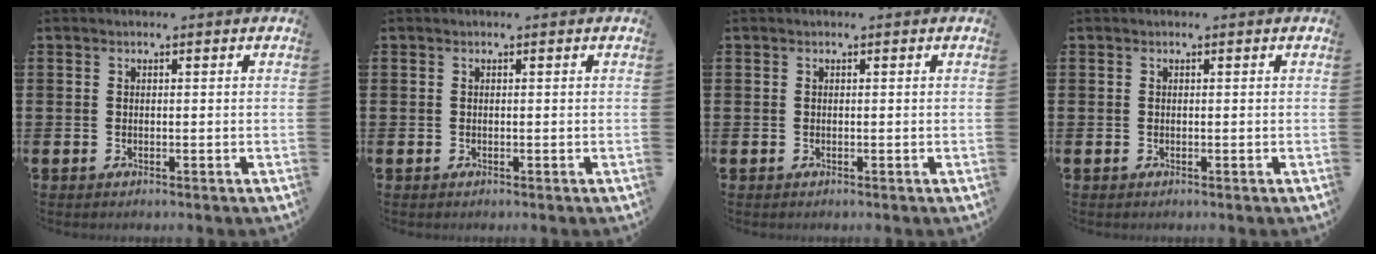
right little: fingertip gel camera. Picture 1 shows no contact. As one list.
[{"total": 0.0}, {"total": 0.0}, {"total": 0.0}]